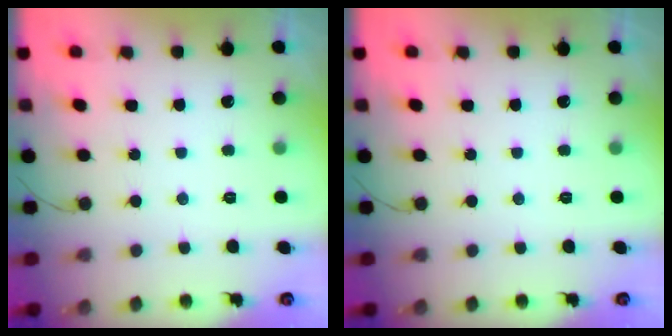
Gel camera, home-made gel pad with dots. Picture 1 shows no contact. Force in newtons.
{"total": 0.0}